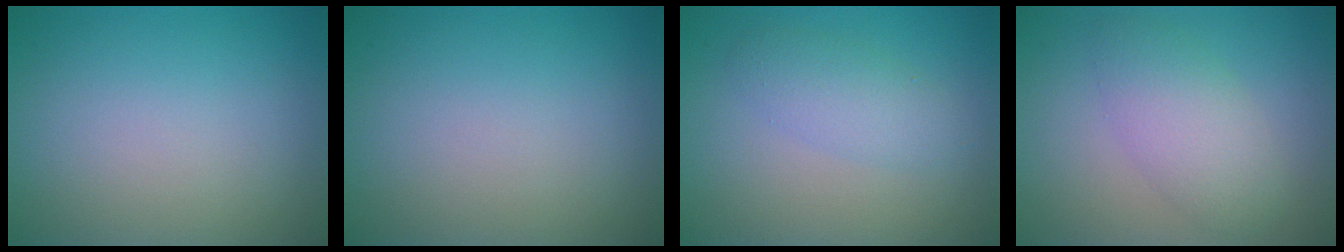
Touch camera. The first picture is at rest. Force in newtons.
{"total": 0.0}
{"total": 2.4, "press": 2.4, "slide": 0.1}
{"total": 3.9, "press": 3.9, "slide": 0.1}